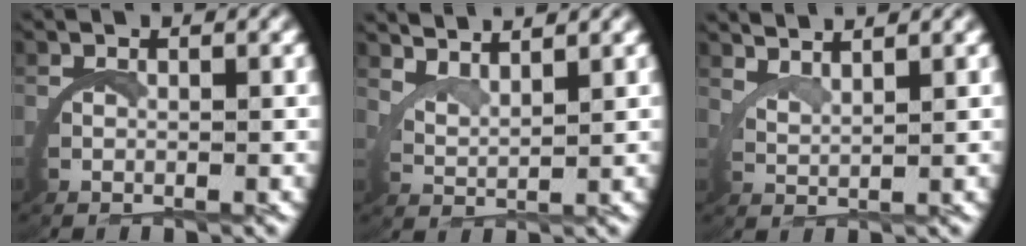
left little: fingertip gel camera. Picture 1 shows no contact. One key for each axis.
{"total": 3.9, "fx": 3.7, "fy": 0.4, "fz": 1.2, "tx": -0.041, "ty": -0.002, "tz": 0.065}
{"total": 3.7, "fx": 3.6, "fy": -0.2, "fz": 0.9, "tx": -0.028, "ty": -0.001, "tz": 0.066}